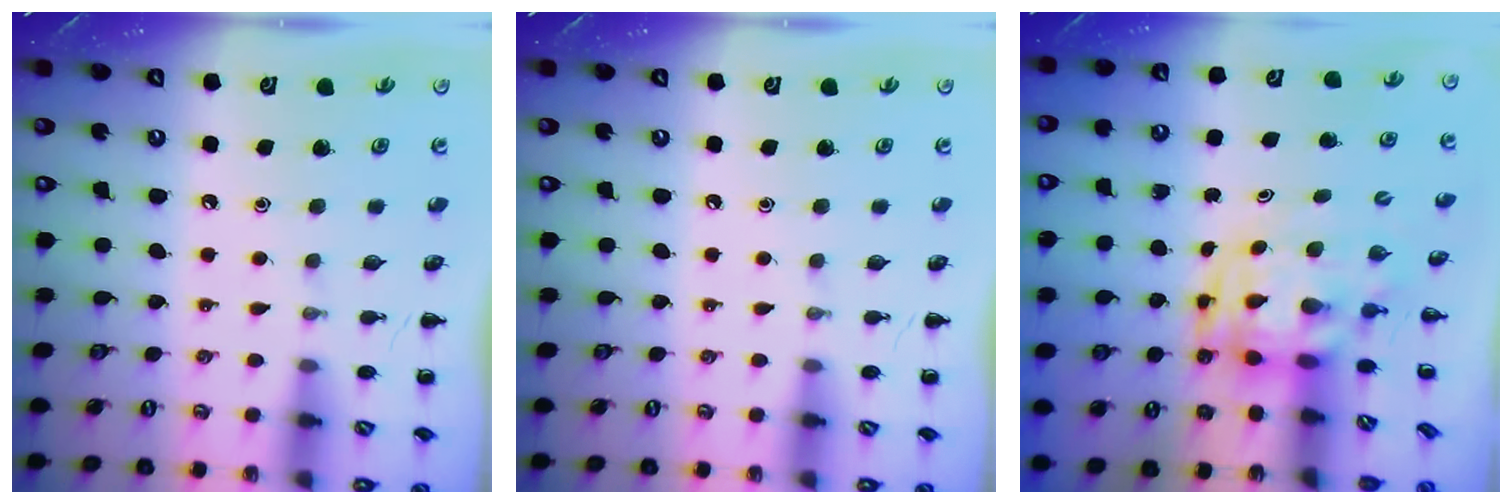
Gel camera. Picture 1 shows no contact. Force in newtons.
{"total": 0.0}
{"total": 3.1, "press": 3.1, "slide": 0.6}